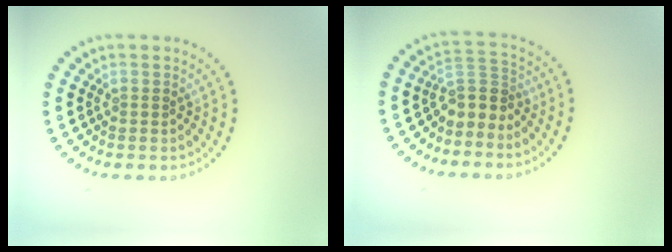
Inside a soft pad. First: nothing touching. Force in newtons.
{"total": 2.4, "press": 1.8, "slide": 1.6}